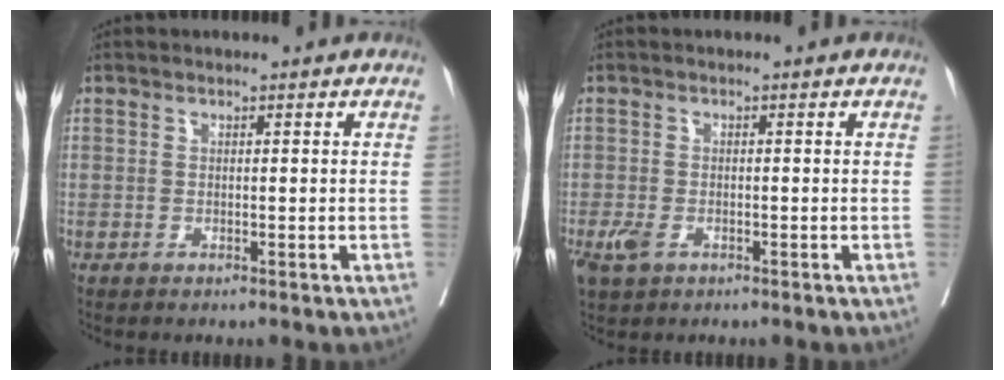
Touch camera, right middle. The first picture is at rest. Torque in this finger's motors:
{"motor_torque": [0.68, -0.58, 0.28, 0.08]}